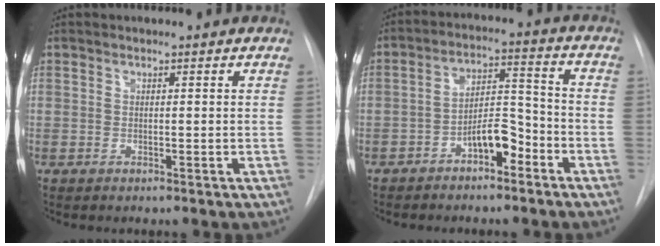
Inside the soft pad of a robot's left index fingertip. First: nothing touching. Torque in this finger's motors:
{"motor_torque": [0.13, 0.02, 0.15, 0.06]}